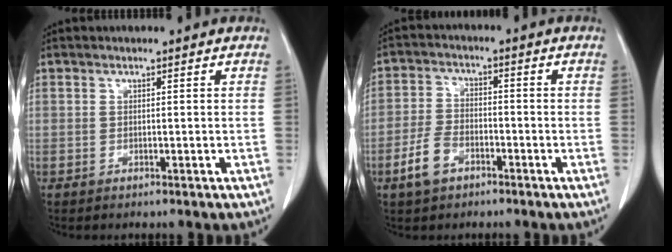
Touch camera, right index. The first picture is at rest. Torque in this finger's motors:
{"motor_torque": [0.00, -0.05, -0.06, -0.06]}